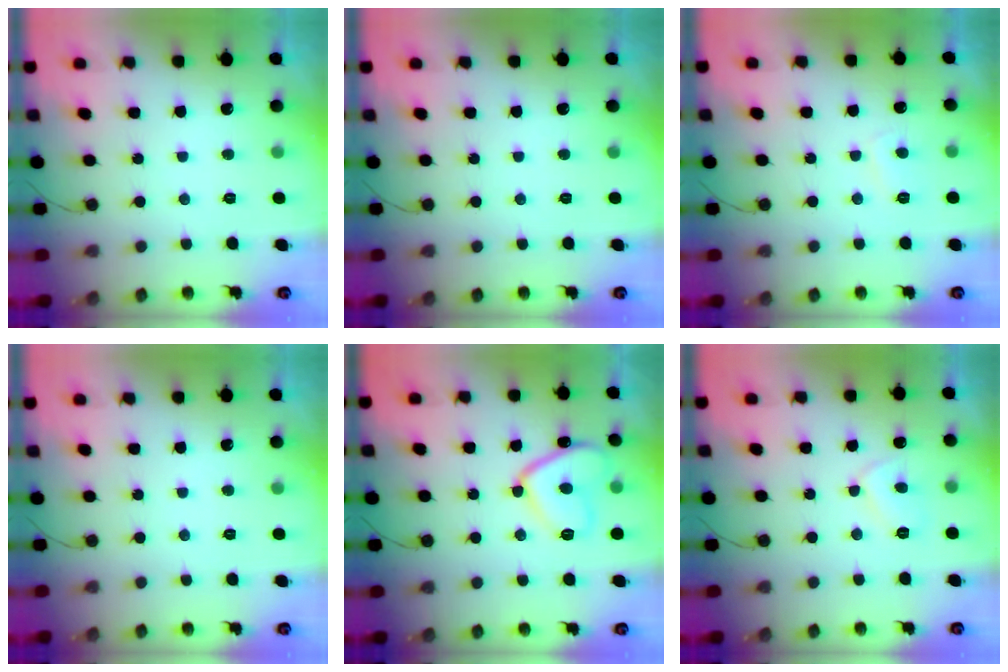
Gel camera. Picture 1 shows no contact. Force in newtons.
{"total": 0.0}
{"total": 2.8, "press": 2.7, "slide": 0.6}
{"total": 0.0}
{"total": 10.8, "press": 10.8, "slide": 1.2}
{"total": 5.5, "press": 5.5, "slide": 0.3}